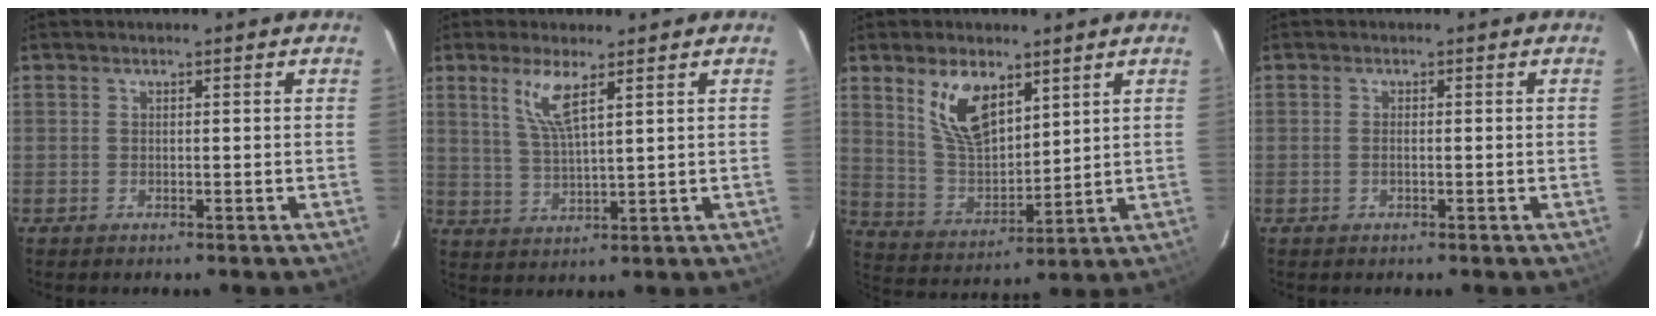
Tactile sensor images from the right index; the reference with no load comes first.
{"total": 6.0, "force": [3.2, 0.7, 5.0], "torque": [-0.105, -0.007, 0.068]}
{"total": 11.2, "force": [6.2, 5.5, 7.6], "torque": [-0.145, 0.006, 0.132]}
{"total": 0.9, "force": [-0.1, 0.3, 0.8], "torque": [-0.018, 0.001, -0.004]}